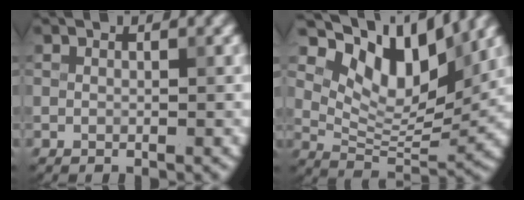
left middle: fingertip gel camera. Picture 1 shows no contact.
{"total": 9.6, "force": [5.3, 4.5, 6.6], "torque": [-0.107, -0.004, 0.096]}